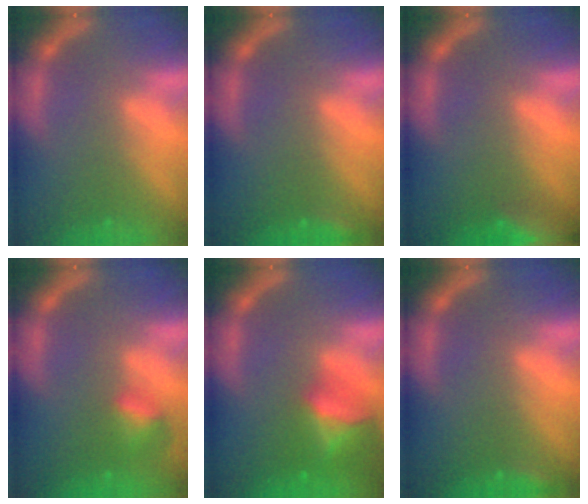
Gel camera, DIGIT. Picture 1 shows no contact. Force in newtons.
{"total": 1.4}
{"total": 7.5}
{"total": 2.4}
{"total": 6.0}
{"total": 1.4}